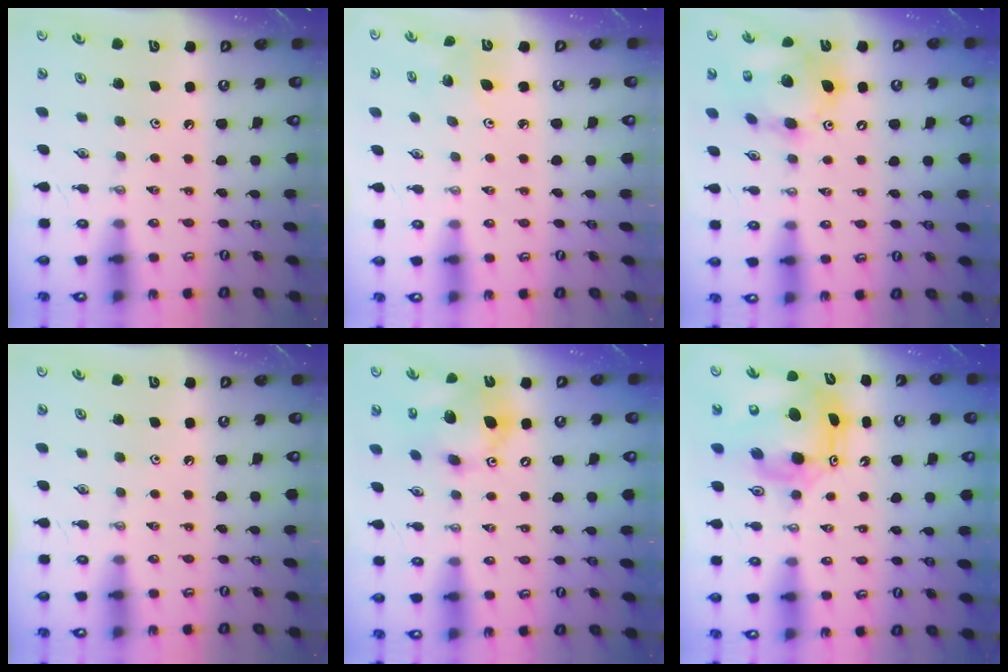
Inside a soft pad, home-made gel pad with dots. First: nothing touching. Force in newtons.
{"total": 3.6, "press": 3.0, "slide": 2.0}
{"total": 15.3, "press": 15.0, "slide": 3.2}
{"total": 0.0}
{"total": 14.2, "press": 13.9, "slide": 2.9}
{"total": 12.6, "press": 12.6, "slide": 1.0}